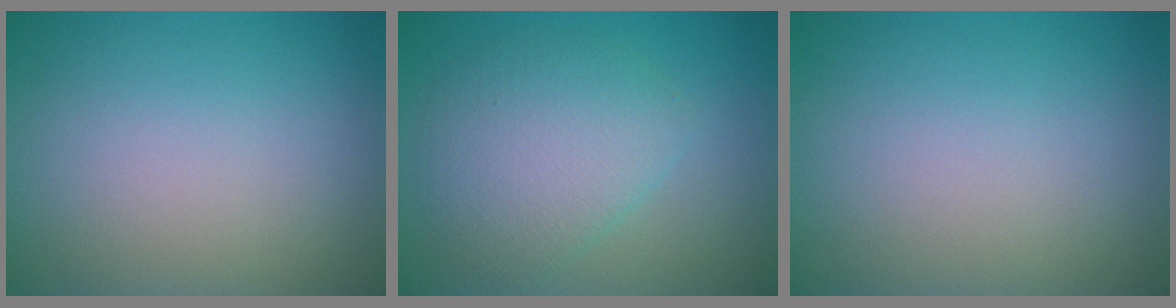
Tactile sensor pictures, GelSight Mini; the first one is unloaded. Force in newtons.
{"total": 5.0, "press": 5.0, "slide": 0.1}
{"total": 0.0}